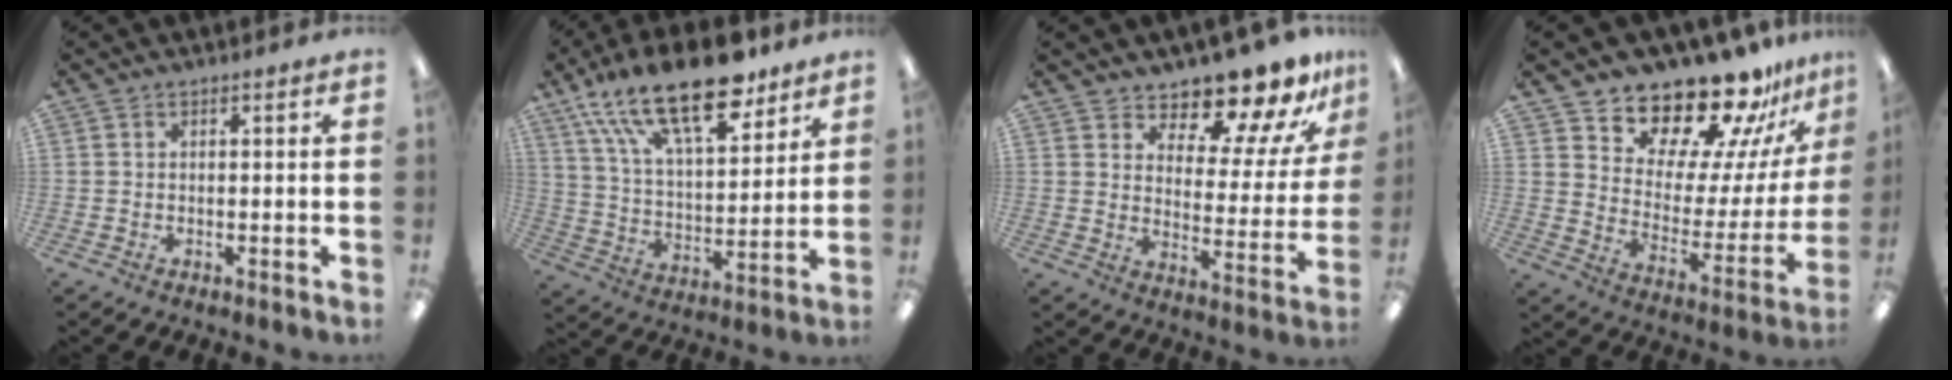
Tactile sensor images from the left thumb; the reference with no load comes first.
{"total": 22.5, "force": [15.0, 8.9, 14.2], "torque": [-0.243, -0.076, 0.259]}
{"total": 12.8, "force": [11.9, 3.2, 3.8], "torque": [-0.064, -0.103, 0.207]}
{"total": 18.0, "force": [16.8, 5.0, 4.3], "torque": [-0.074, -0.156, 0.286]}